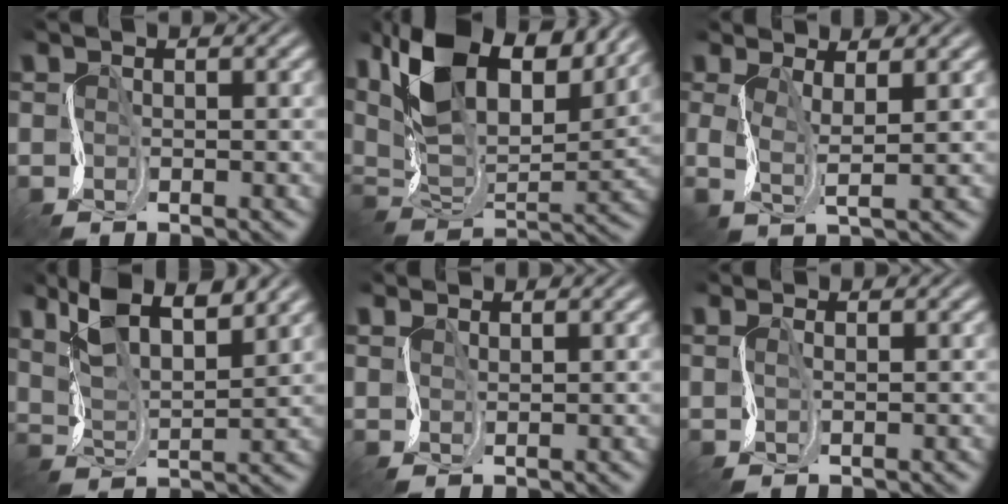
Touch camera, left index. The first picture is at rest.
{"total": 13.6, "force": [8.7, 6.4, 8.2], "torque": [-0.166, 0.018, 0.155]}
{"total": 2.8, "force": [1.4, 0.6, 2.3], "torque": [-0.059, -0.004, 0.024]}
{"total": 6.7, "force": [5.0, 1.9, 4.0], "torque": [-0.087, 0.007, 0.090]}
{"total": 1.5, "force": [1.5, 0.2, -0.4], "torque": [0.003, 0.002, 0.033]}
{"total": 0.9, "force": [0.8, 0.3, 0.2], "torque": [-0.004, 0.002, 0.022]}